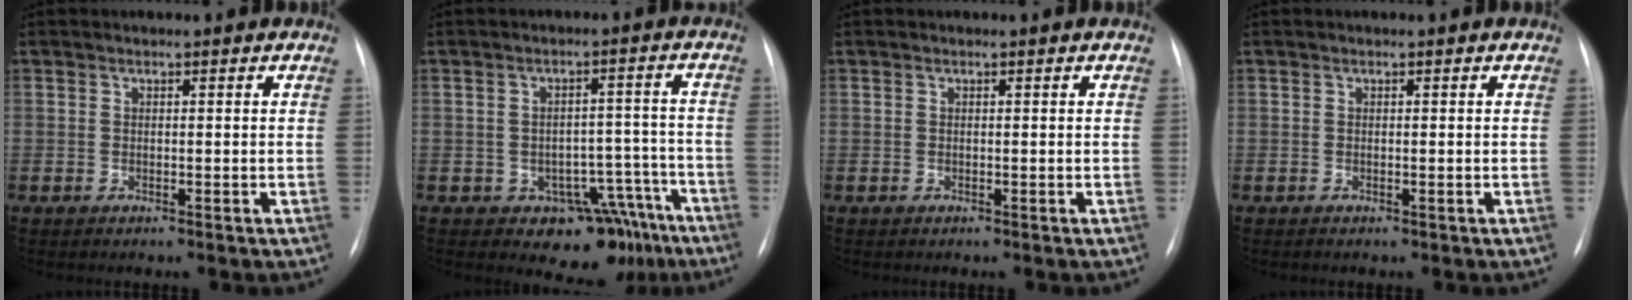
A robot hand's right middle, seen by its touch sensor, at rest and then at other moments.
{"total": 9.0, "force": [-6.2, 5.6, 3.5], "torque": [-0.011, 0.043, -0.079]}
{"total": 0.0}
{"total": 0.0}